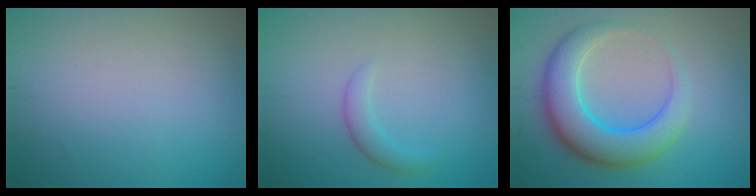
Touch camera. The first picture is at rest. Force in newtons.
{"total": 1.5, "press": 1.5, "slide": 0.1}
{"total": 6.8, "press": 6.8, "slide": 0.2}